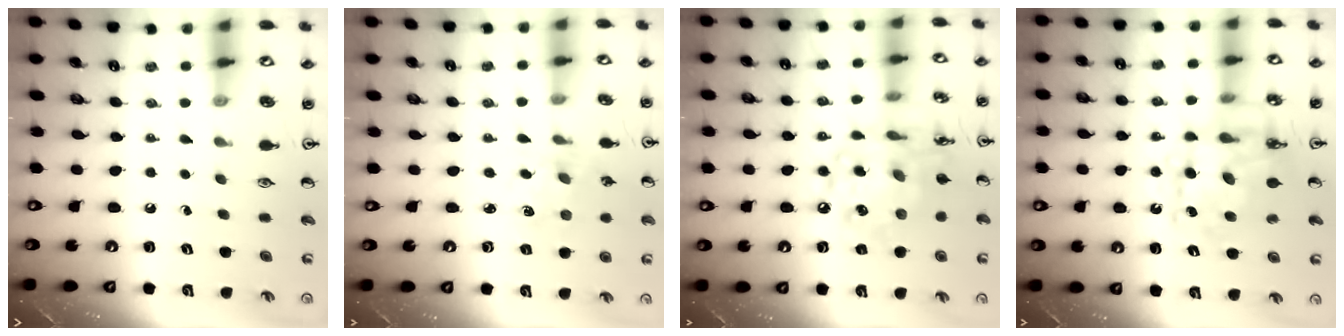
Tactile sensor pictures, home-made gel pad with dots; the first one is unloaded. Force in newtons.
{"total": 1.9, "press": 1.9, "slide": 0.2}
{"total": 15.1, "press": 15.0, "slide": 1.2}
{"total": 11.7, "press": 11.6, "slide": 0.5}